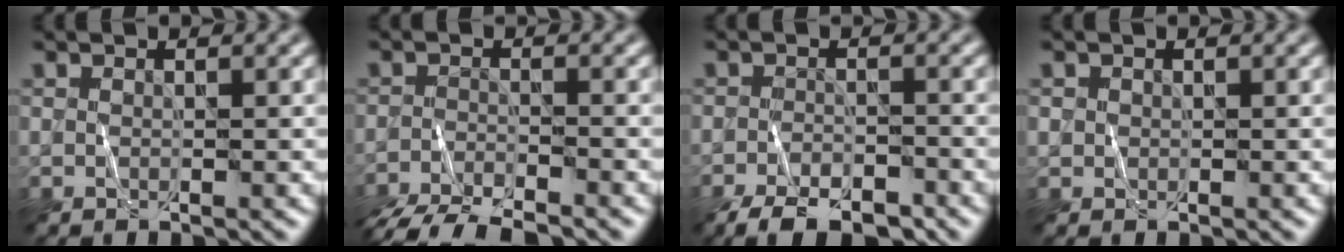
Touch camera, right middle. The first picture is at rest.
{"total": 6.9, "force": [-6.2, 1.4, 2.7], "torque": [-0.053, -0.027, -0.100]}
{"total": 6.7, "force": [-5.1, 2.5, 3.5], "torque": [-0.050, -0.019, -0.083]}
{"total": 0.6, "force": [0.1, 0.6, 0.0], "torque": [0.005, -0.001, 0.001]}